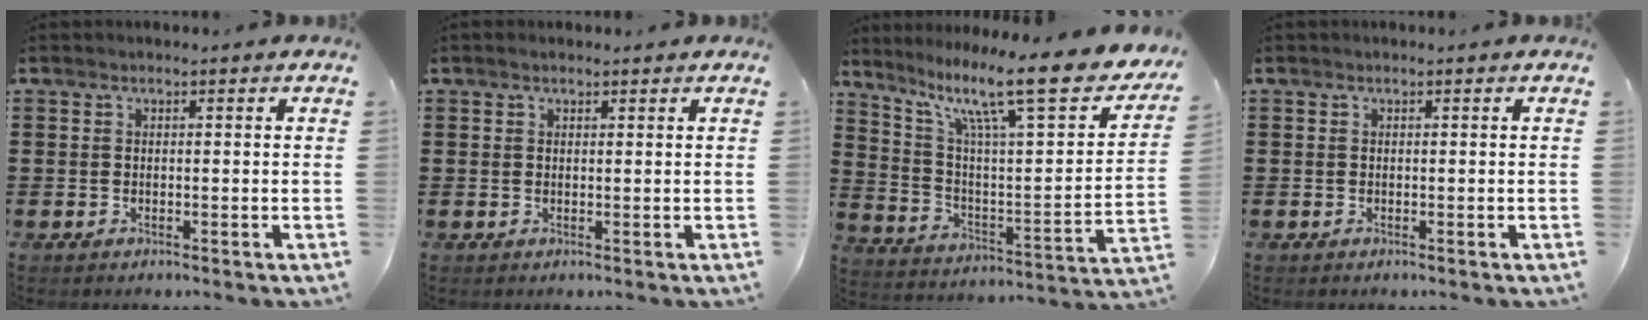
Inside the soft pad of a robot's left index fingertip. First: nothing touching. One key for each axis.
{"total": 0.9, "fx": 0.6, "fy": 0.2, "fz": 0.6, "tx": -0.013, "ty": 0.003, "tz": 0.011}
{"total": 14.5, "fx": 10.4, "fy": 1.9, "fz": 10.0, "tx": -0.194, "ty": -0.069, "tz": 0.162}
{"total": 0.0}